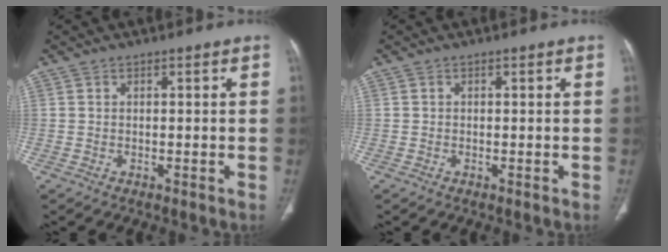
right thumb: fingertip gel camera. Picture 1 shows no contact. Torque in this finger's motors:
{"motor_torque": [0.36, 0.56, -0.26, 0.10, -0.01]}